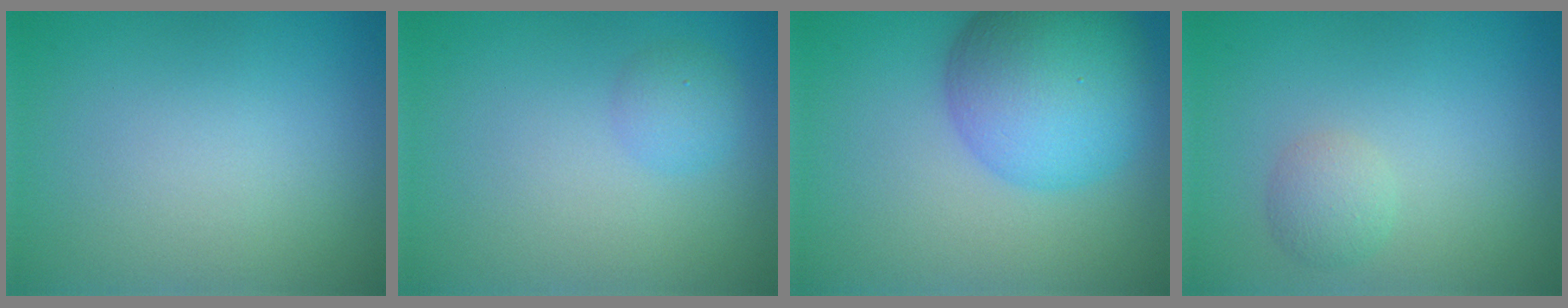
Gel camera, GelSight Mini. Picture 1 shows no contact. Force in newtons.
{"total": 1.5, "press": 1.5, "slide": 0.0}
{"total": 8.3, "press": 8.3, "slide": 0.1}
{"total": 1.6, "press": 1.6, "slide": 0.0}